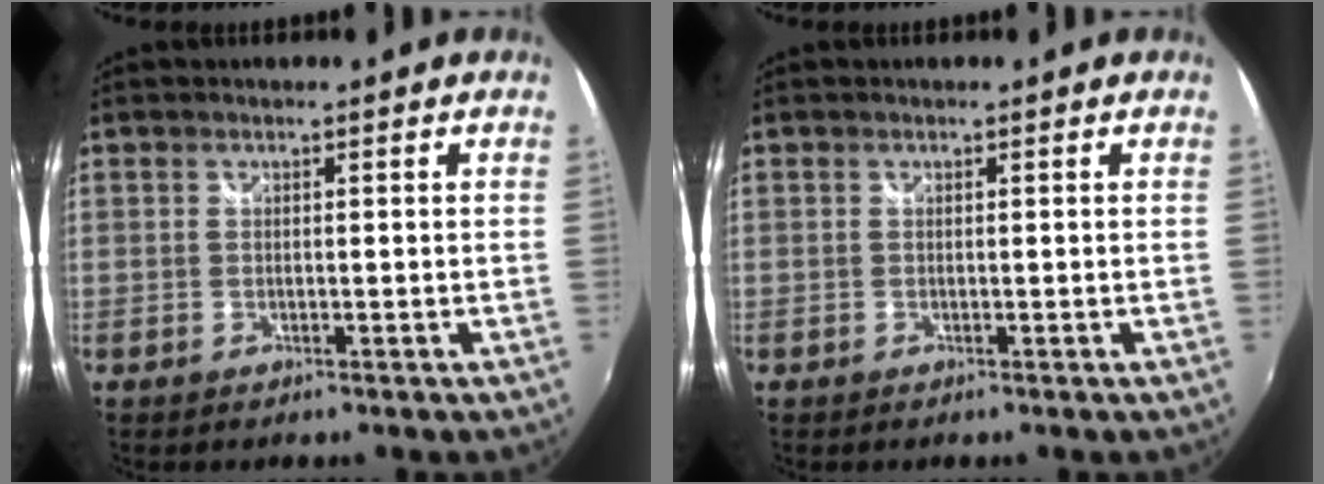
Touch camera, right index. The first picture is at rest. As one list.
[{"total": 0.0}]